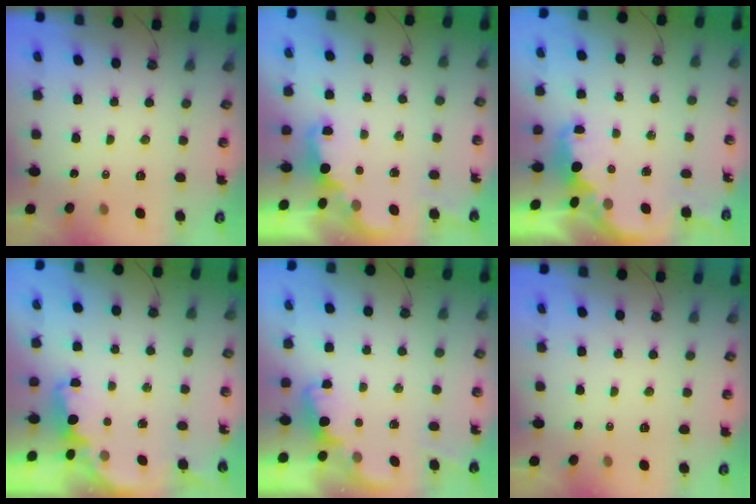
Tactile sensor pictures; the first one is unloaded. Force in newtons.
{"total": 2.2, "press": 2.1, "slide": 0.7}
{"total": 3.4, "press": 3.4, "slide": 0.4}
{"total": 2.0, "press": 1.8, "slide": 0.8}
{"total": 2.5, "press": 2.4, "slide": 0.7}
{"total": 0.0}